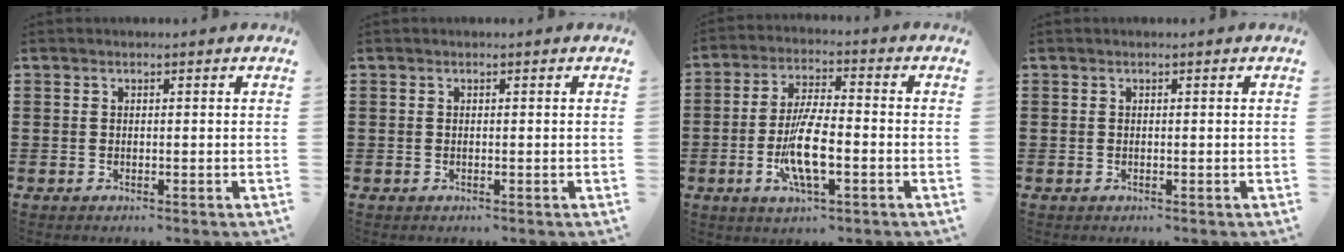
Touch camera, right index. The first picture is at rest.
{"total": 0.0}
{"total": 8.7, "force": [-2.3, 2.5, 8.0], "torque": [-0.164, -0.008, -0.044]}
{"total": 0.0}